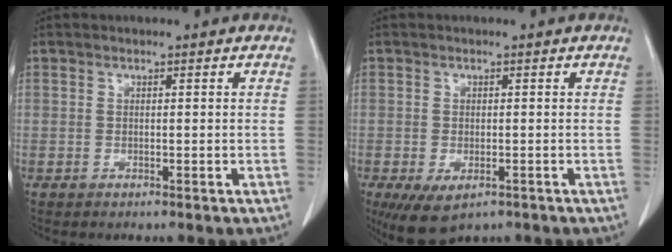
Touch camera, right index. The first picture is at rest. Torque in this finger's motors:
{"motor_torque": [0.76, -0.74, 0.14, 0.04]}